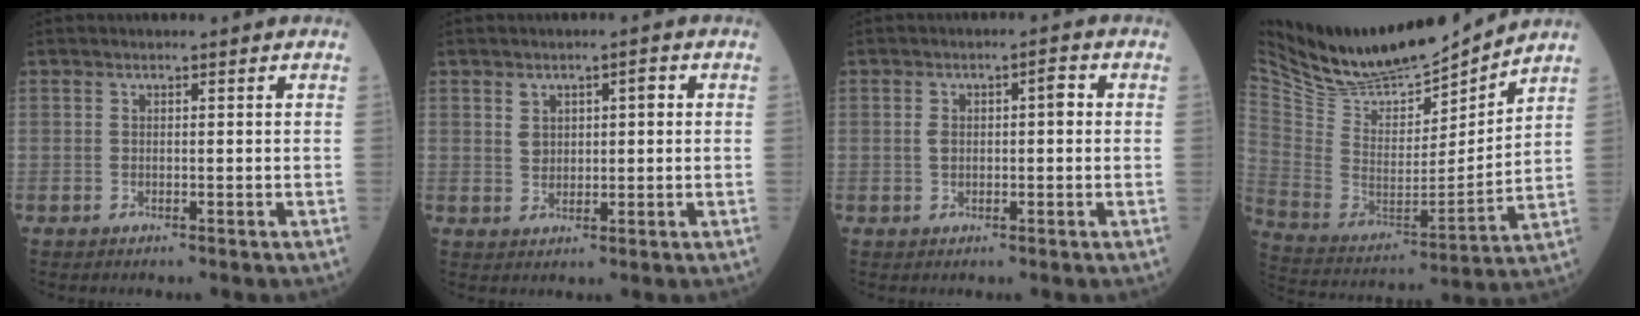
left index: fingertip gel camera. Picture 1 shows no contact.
{"total": 3.6, "force": [1.0, 2.3, 2.5], "torque": [-0.043, 0.015, 0.022]}
{"total": 3.7, "force": [0.3, 1.6, 3.3], "torque": [-0.064, 0.019, 0.005]}
{"total": 18.8, "force": [17.5, 3.0, 6.1], "torque": [-0.131, -0.026, 0.311]}